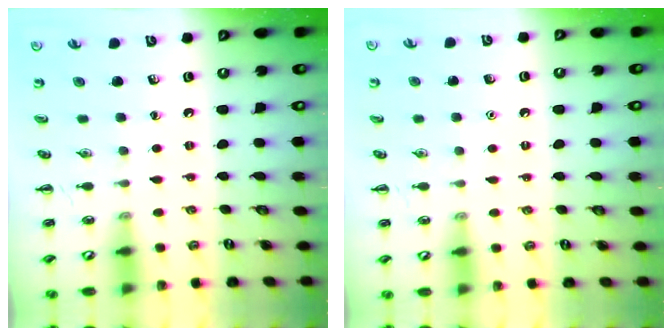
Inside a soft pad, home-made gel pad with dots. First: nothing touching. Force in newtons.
{"total": 1.5, "press": 1.5, "slide": 0.1}